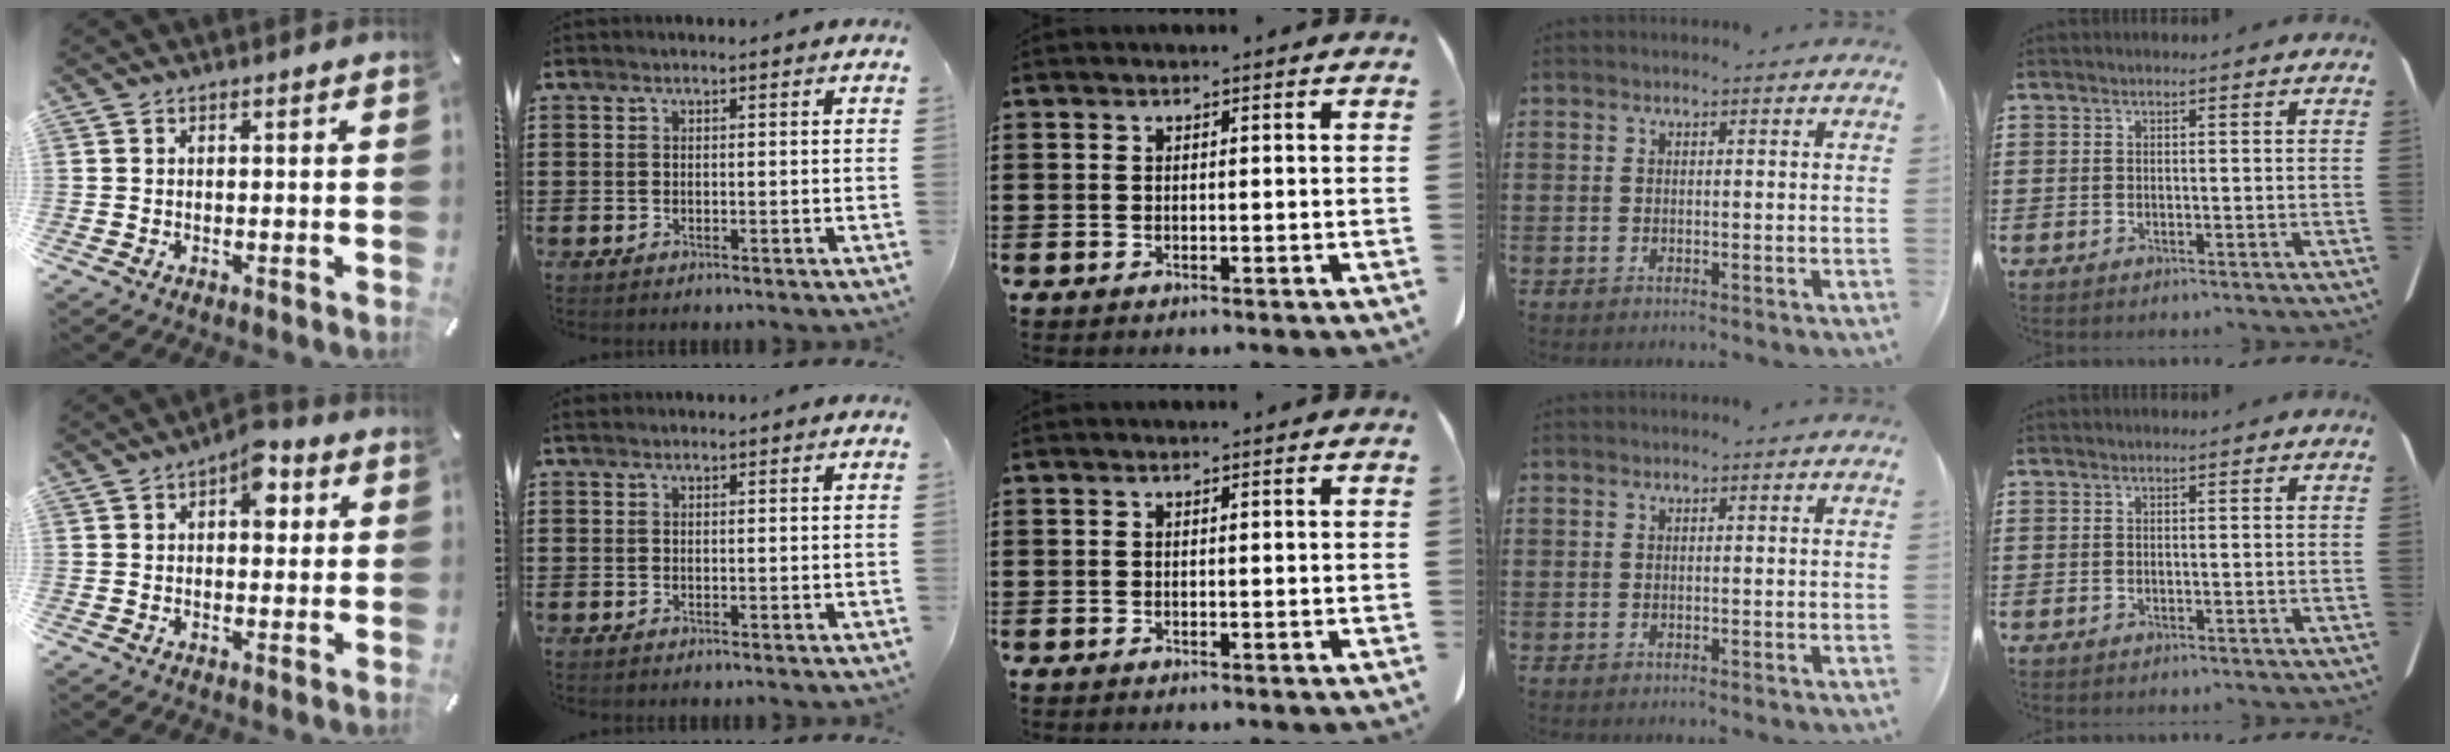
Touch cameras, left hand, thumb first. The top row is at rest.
{"thumb": {"total": 6.5, "force": [2.1, 3.7, 4.9], "torque": [-0.053, -0.004, 0.026]}, "index": {"total": 0.5, "force": [0.3, 0.3, 0.4], "torque": [-0.008, 0.004, 0.005]}}